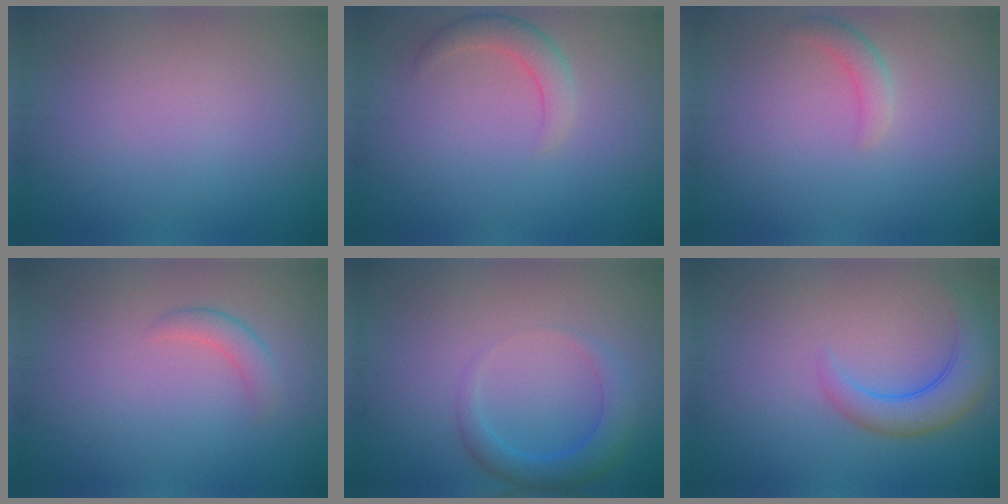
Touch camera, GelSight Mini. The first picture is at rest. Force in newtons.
{"total": 2.3, "press": 2.3, "slide": 0.4}
{"total": 1.6, "press": 1.6, "slide": 0.0}
{"total": 1.5, "press": 1.5, "slide": 0.1}
{"total": 2.9, "press": 2.9, "slide": 0.2}
{"total": 3.8, "press": 3.8, "slide": 0.4}